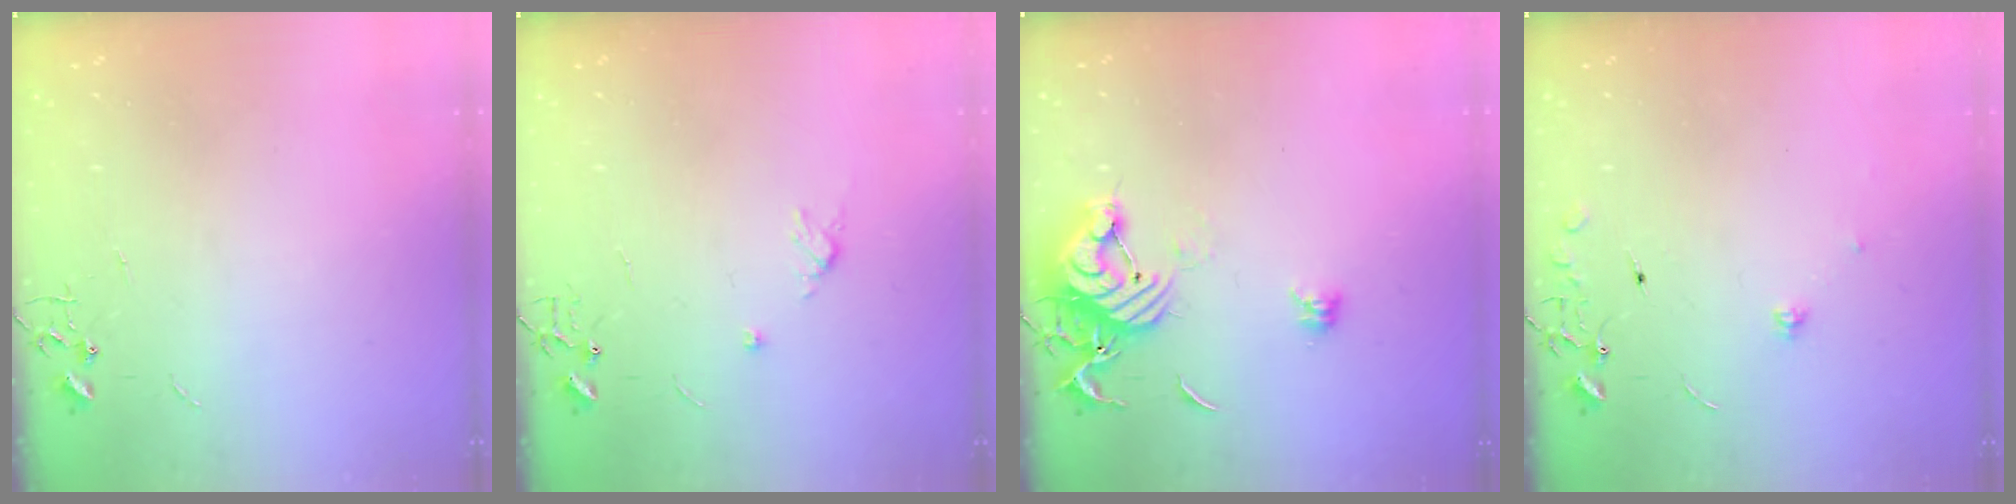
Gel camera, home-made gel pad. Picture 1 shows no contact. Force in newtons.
{"total": 5.6, "press": 5.6, "slide": 0.6}
{"total": 11.9, "press": 11.9, "slide": 0.9}
{"total": 7.5, "press": 7.4, "slide": 0.8}